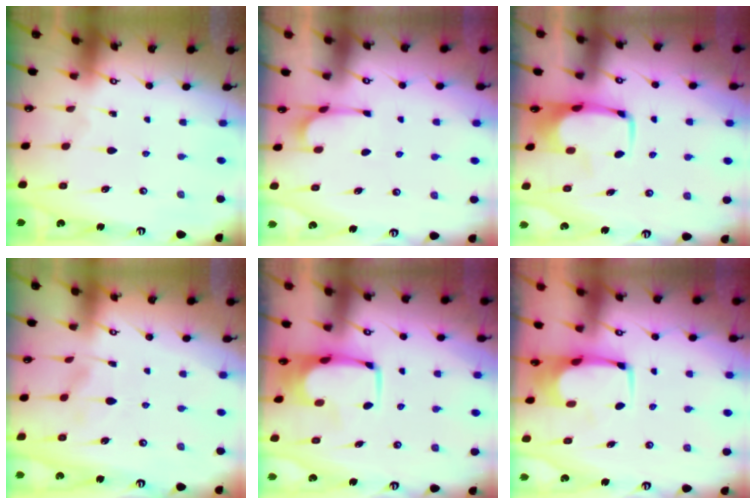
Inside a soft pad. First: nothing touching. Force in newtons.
{"total": 2.8, "press": 2.7, "slide": 0.8}
{"total": 1.8, "press": 1.7, "slide": 0.5}
{"total": 2.4, "press": 2.2, "slide": 1.1}
{"total": 1.7, "press": 1.7, "slide": 0.1}
{"total": 1.7, "press": 1.7, "slide": 0.3}